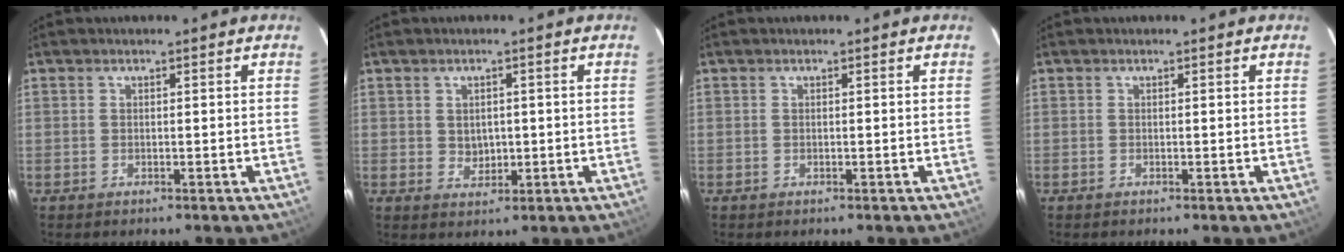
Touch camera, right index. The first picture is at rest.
{"total": 3.1, "force": [0.2, 2.7, 1.6], "torque": [-0.025, 0.003, 0.008]}
{"total": 0.0}
{"total": 0.0}